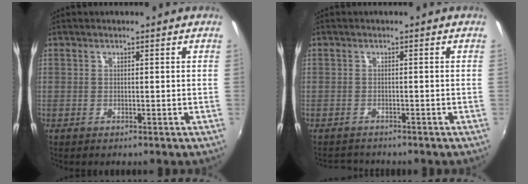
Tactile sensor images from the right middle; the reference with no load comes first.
{"total": 3.1, "force": [-3.0, 0.8, 0.3], "torque": [-0.016, -0.002, -0.051]}